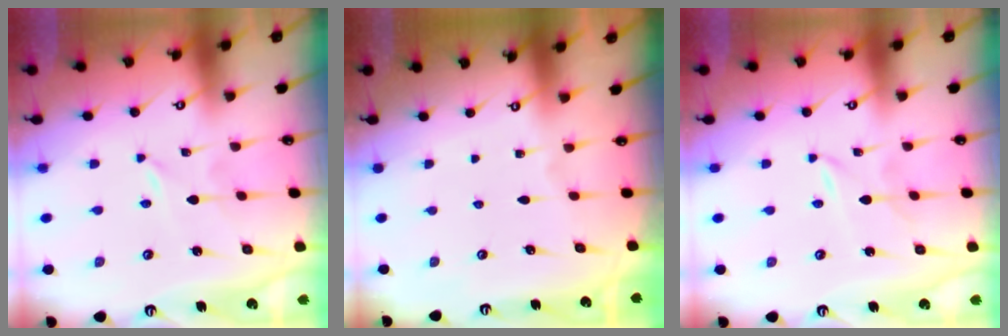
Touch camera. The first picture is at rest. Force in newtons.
{"total": 0.0}
{"total": 1.5, "press": 1.4, "slide": 0.2}